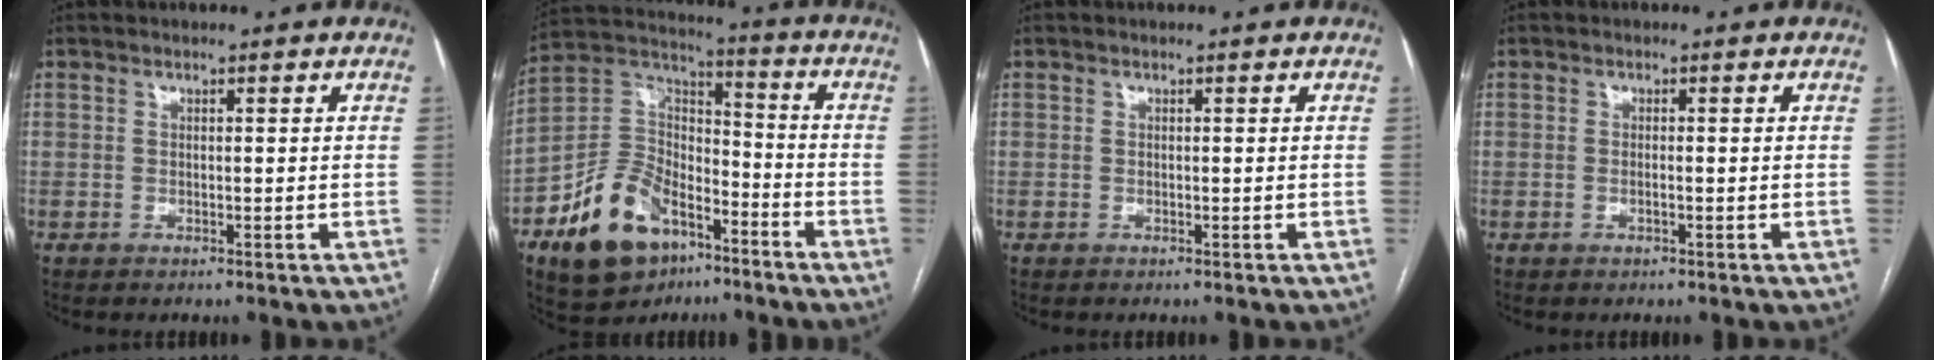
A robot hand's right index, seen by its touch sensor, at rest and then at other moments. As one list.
[{"total": 16.3, "force": [-9.3, 9.4, 9.6], "torque": [-0.191, 0.020, -0.161]}, {"total": 0.0}, {"total": 0.8, "force": [-0.4, 0.1, 0.8], "torque": [-0.016, 0.001, -0.005]}]